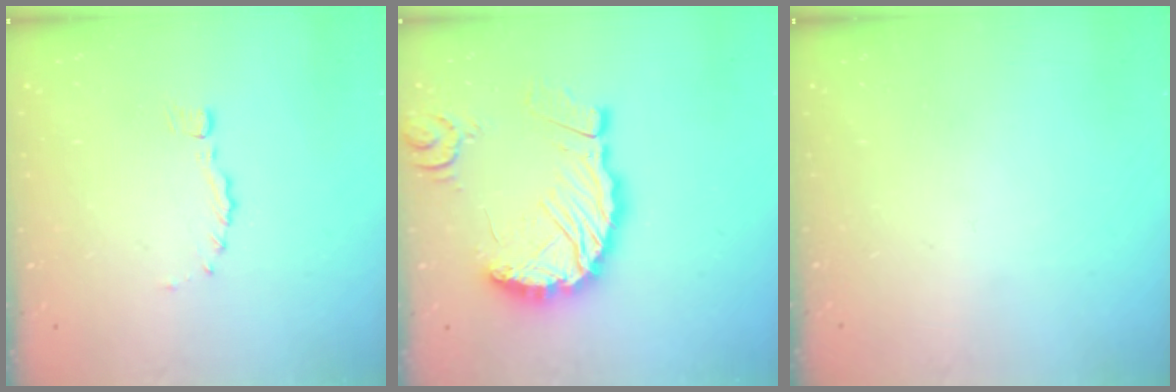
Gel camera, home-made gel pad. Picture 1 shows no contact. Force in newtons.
{"total": 13.1, "press": 13.0, "slide": 1.6}
{"total": 0.0}